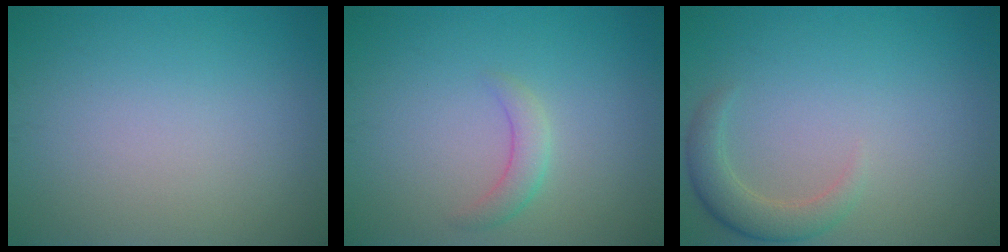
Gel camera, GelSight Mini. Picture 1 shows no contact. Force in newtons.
{"total": 1.8, "press": 1.8, "slide": 0.2}
{"total": 2.8, "press": 2.7, "slide": 0.4}